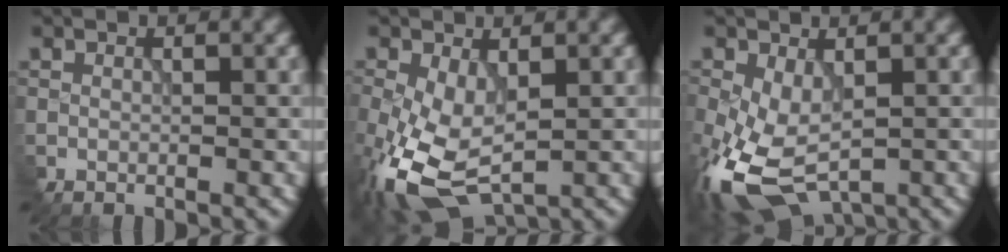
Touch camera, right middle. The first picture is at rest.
{"total": 7.8, "force": [-2.0, 4.1, 6.3], "torque": [-0.168, -0.018, -0.033]}
{"total": 8.3, "force": [-2.8, 4.4, 6.5], "torque": [-0.170, -0.020, -0.046]}